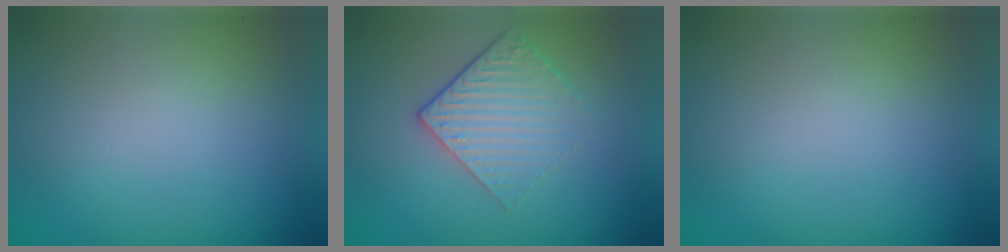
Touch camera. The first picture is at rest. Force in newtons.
{"total": 3.8, "press": 2.8, "slide": 2.6}
{"total": 0.0}